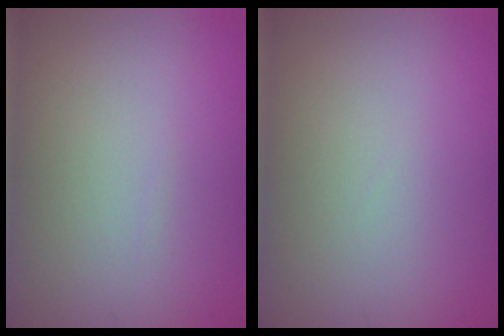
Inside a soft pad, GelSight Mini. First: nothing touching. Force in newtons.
{"total": 0.0}